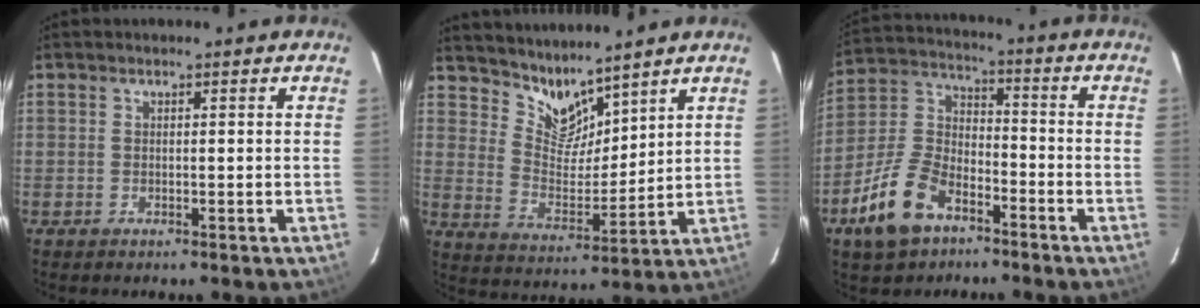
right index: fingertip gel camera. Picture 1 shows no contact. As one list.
[{"total": 8.0, "force": [7.3, 2.7, 2.1], "torque": [-0.036, -0.010, 0.143]}, {"total": 13.4, "force": [-7.8, 7.4, 8.0], "torque": [-0.180, 0.017, -0.142]}]